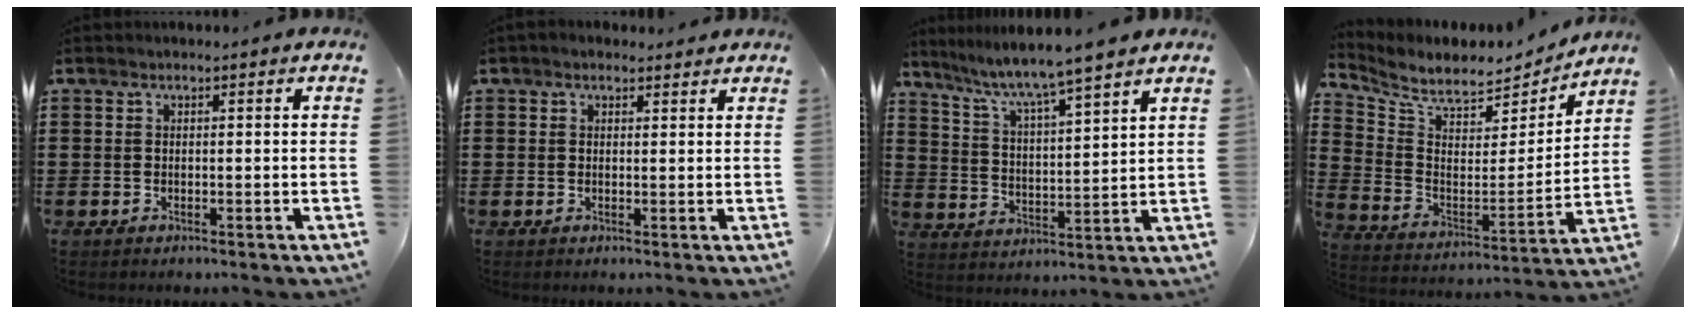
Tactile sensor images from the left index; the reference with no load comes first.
{"total": 1.3, "force": [1.1, 0.7, 0.3], "torque": [-0.009, 0.006, 0.021]}
{"total": 6.0, "force": [5.4, -0.9, 2.5], "torque": [-0.071, -0.040, 0.085]}
{"total": 6.8, "force": [6.4, 1.4, 1.9], "torque": [-0.075, -0.052, 0.106]}